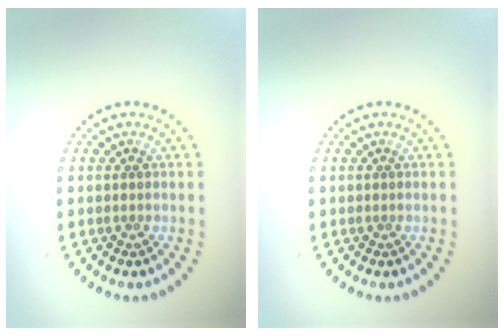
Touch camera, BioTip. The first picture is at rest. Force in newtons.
{"total": 0.0}